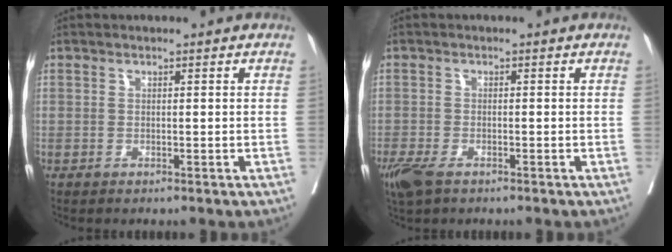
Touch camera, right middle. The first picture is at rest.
{"total": 5.1, "force": [-3.4, 2.2, 3.1], "torque": [-0.066, -0.013, -0.061]}